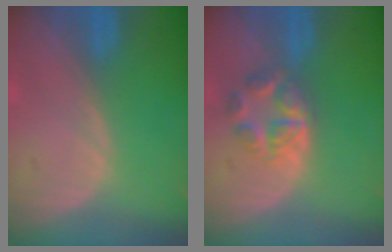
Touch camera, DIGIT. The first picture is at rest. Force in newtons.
{"total": 5.4, "press": 5.2, "slide": 1.5}